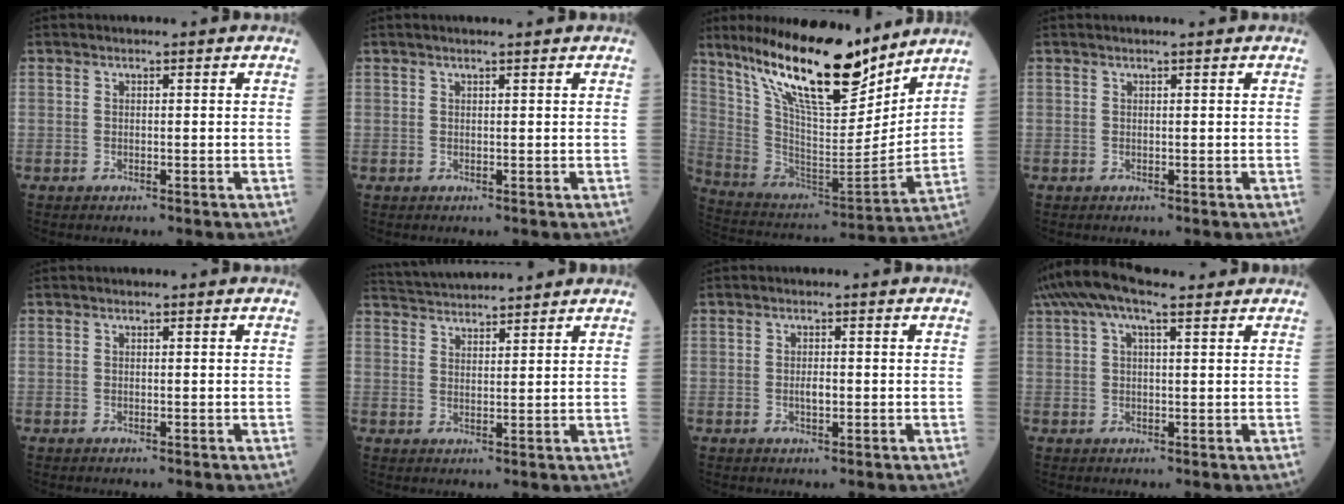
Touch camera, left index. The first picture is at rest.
{"total": 1.6, "force": [1.4, -0.2, 0.9], "torque": [-0.011, 0.008, 0.023]}
{"total": 21.6, "force": [16.2, 4.7, 13.5], "torque": [-0.236, -0.014, 0.289]}
{"total": 0.7, "force": [0.6, -0.1, 0.3], "torque": [-0.009, 0.001, 0.012]}
{"total": 0.0}
{"total": 8.6, "force": [8.3, 0.2, 2.0], "torque": [-0.045, 0.034, 0.136]}
{"total": 1.6, "force": [-0.3, 0.6, 1.5], "torque": [-0.029, -0.001, -0.004]}
{"total": 10.0, "force": [6.9, 2.9, 6.6], "torque": [-0.135, 0.055, 0.122]}